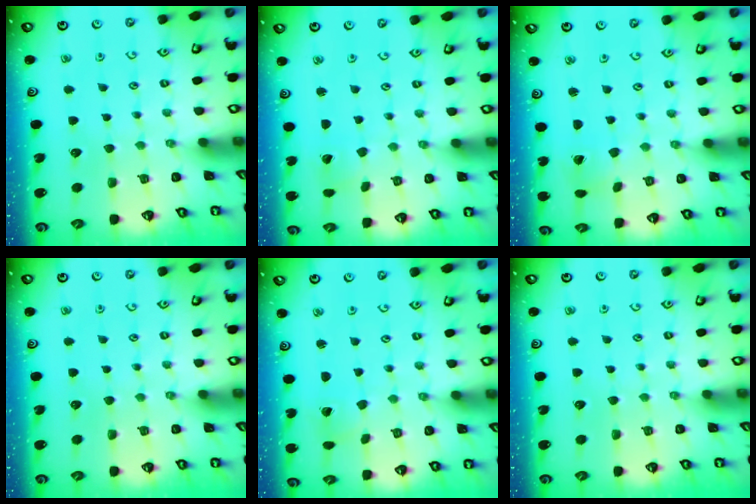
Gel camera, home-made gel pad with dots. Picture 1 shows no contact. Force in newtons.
{"total": 1.1, "press": 1.1, "slide": 0.1}
{"total": 0.8, "press": 0.8, "slide": 0.1}
{"total": 0.0}
{"total": 2.0, "press": 2.0, "slide": 0.2}
{"total": 0.0}